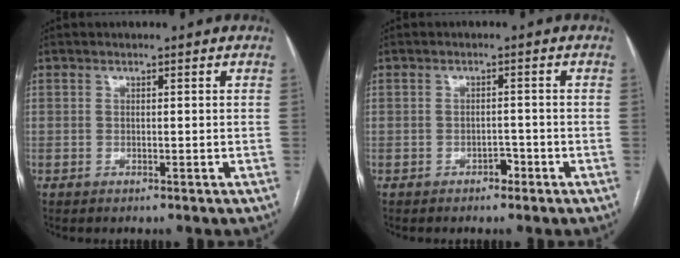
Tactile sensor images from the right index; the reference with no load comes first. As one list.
[{"total": 1.7, "force": [-1.2, 0.9, 0.9], "torque": [-0.012, 0.004, -0.017]}]